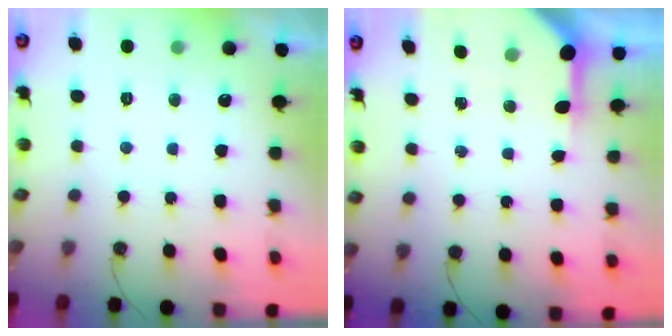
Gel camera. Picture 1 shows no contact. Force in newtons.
{"total": 6.0, "press": 6.0, "slide": 0.5}